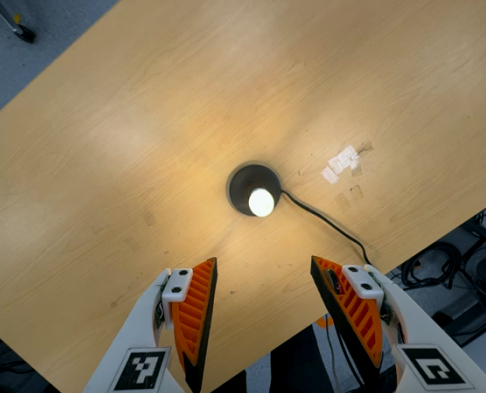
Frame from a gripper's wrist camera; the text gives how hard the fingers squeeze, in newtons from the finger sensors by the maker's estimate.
{"total": 0.0}